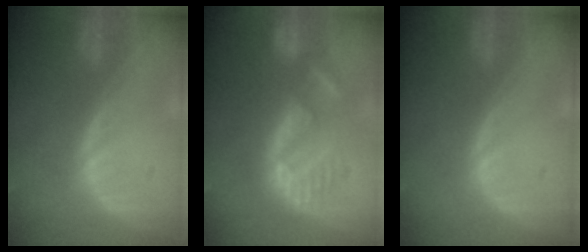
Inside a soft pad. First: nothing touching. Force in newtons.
{"total": 9.0, "press": 8.3, "slide": 3.5}
{"total": 0.0}